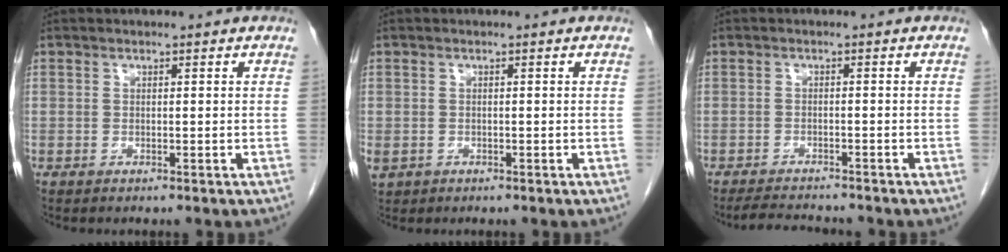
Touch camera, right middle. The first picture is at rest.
{"total": 2.2, "force": [-0.9, 1.8, 0.8], "torque": [-0.021, -0.001, -0.006]}
{"total": 4.8, "force": [-4.7, 0.4, 1.3], "torque": [-0.023, -0.015, -0.075]}